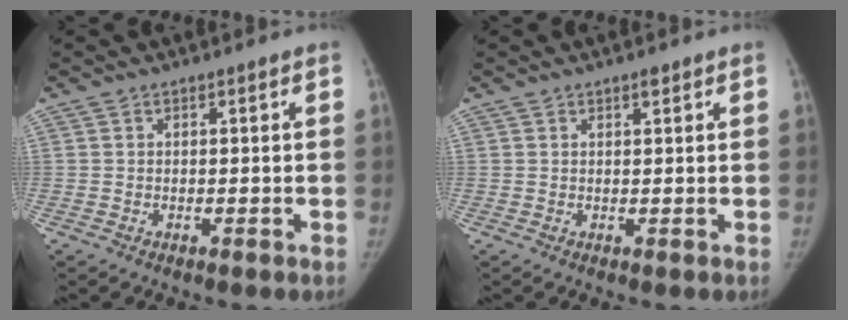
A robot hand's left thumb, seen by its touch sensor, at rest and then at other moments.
{"total": 1.1, "force": [0.7, 0.3, 0.7], "torque": [-0.010, -0.004, 0.012]}